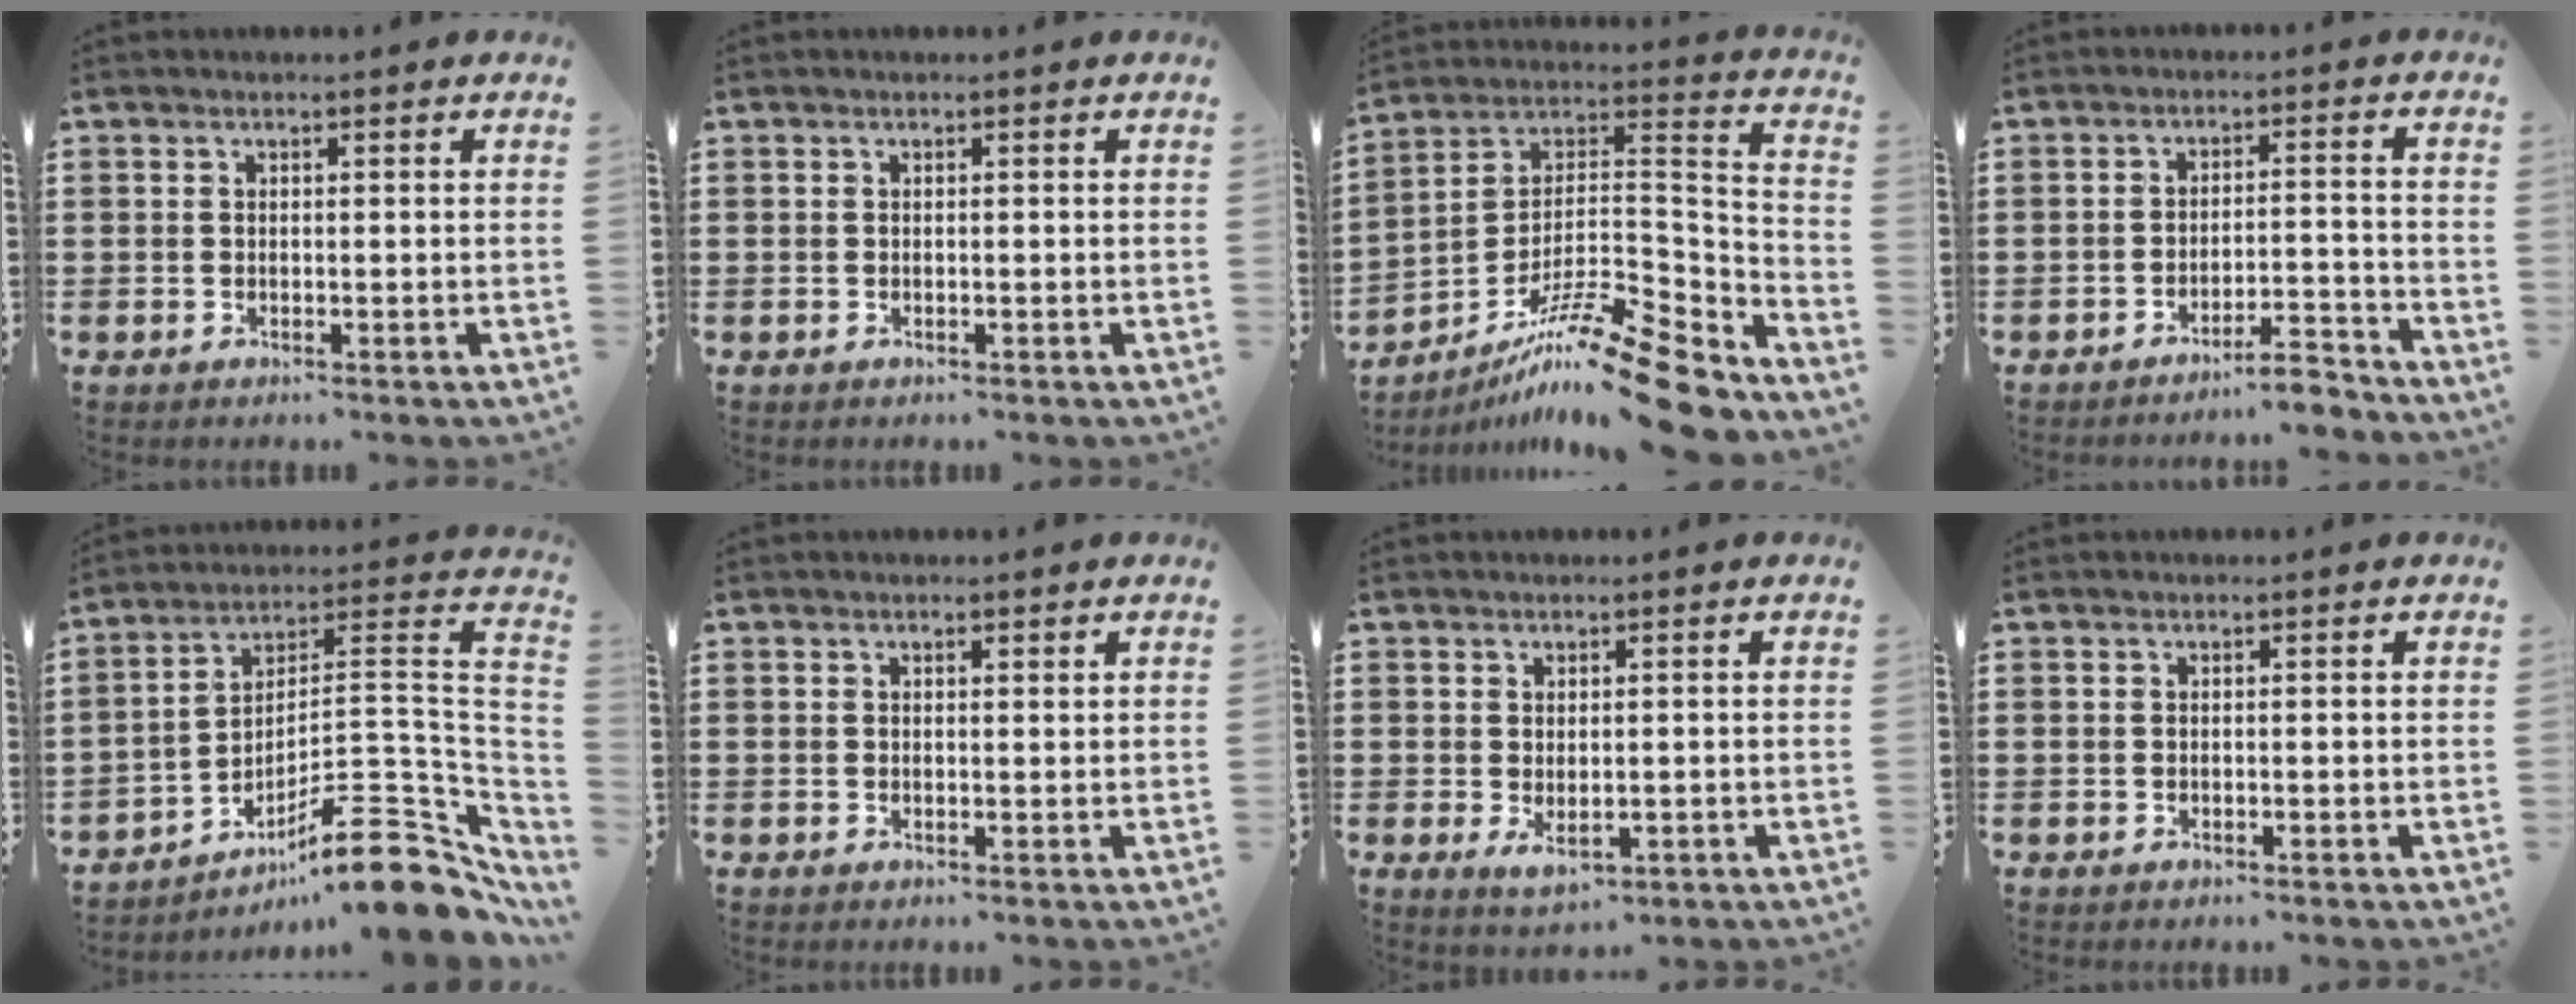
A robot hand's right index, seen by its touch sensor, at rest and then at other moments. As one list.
[{"total": 0.0}, {"total": 16.2, "force": [-12.5, 1.9, 10.2], "torque": [-0.170, 0.033, -0.229]}, {"total": 4.9, "force": [-4.5, 0.2, 1.8], "torque": [-0.031, -0.001, -0.088]}, {"total": 14.0, "force": [-9.0, 3.4, 10.2], "torque": [-0.127, 0.023, -0.156]}, {"total": 0.6, "force": [0.4, 0.3, 0.3], "torque": [-0.006, 0.002, 0.009]}, {"total": 2.4, "force": [-0.4, 1.2, 2.1], "torque": [-0.039, 0.001, -0.006]}, {"total": 0.0}]